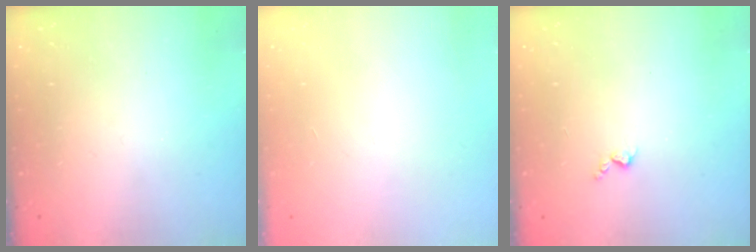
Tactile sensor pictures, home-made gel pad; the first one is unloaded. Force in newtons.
{"total": 0.0}
{"total": 2.8, "press": 2.8, "slide": 0.5}